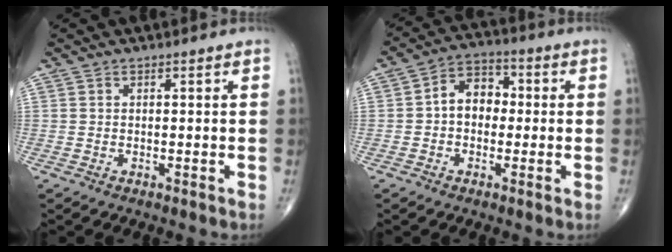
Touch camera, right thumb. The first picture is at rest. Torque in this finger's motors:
{"motor_torque": [0.17, 0.21, 0.28, 0.01, 0.03]}